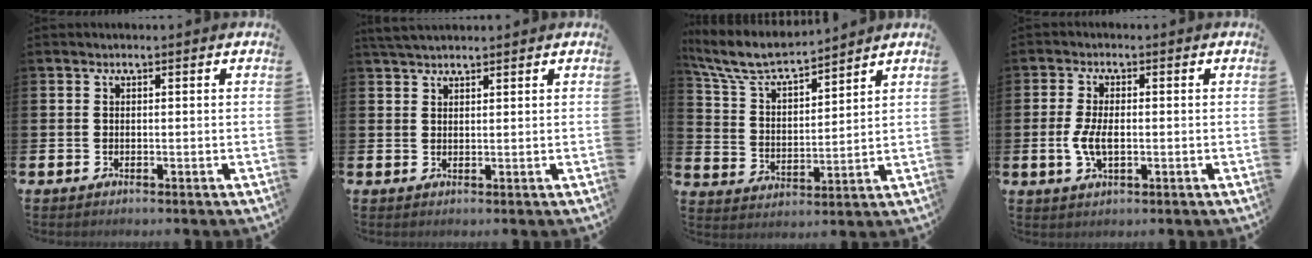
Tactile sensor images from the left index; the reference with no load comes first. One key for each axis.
{"total": 2.7, "fx": 2.4, "fy": 0.6, "fz": 0.8, "tx": -0.020, "ty": -0.003, "tz": 0.046}
{"total": 7.6, "fx": 7.0, "fy": 1.3, "fz": 2.7, "tx": -0.087, "ty": -0.044, "tz": 0.122}
{"total": 4.2, "fx": -0.4, "fy": 2.1, "fz": 3.6, "tx": -0.074, "ty": 0.003, "tz": -0.009}